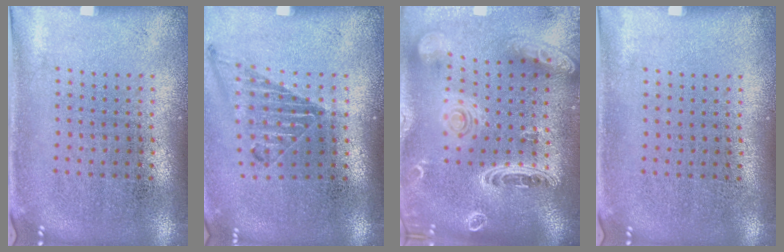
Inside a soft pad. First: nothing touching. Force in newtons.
{"total": 1.2, "press": 1.1, "slide": 0.3}
{"total": 3.5, "press": 2.9, "slide": 2.1}
{"total": 0.0}